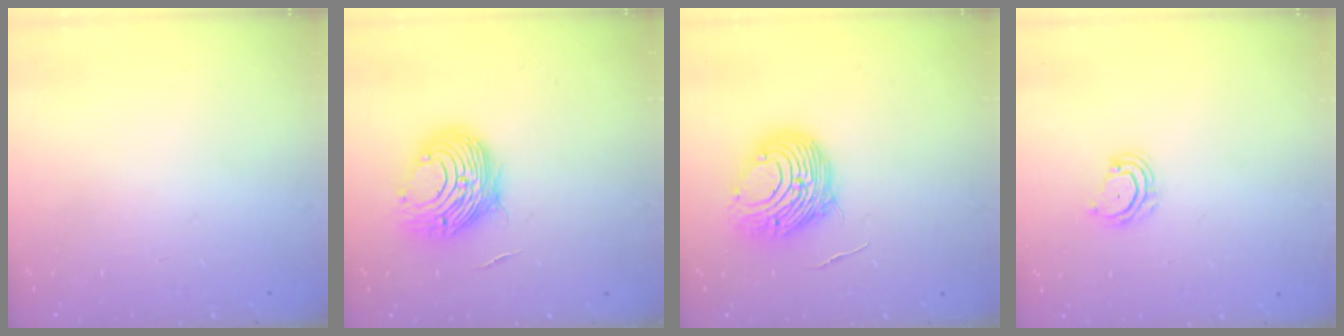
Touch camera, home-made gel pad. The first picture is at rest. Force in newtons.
{"total": 10.7, "press": 10.7, "slide": 0.8}
{"total": 10.4, "press": 10.3, "slide": 1.0}
{"total": 5.6, "press": 5.5, "slide": 0.5}